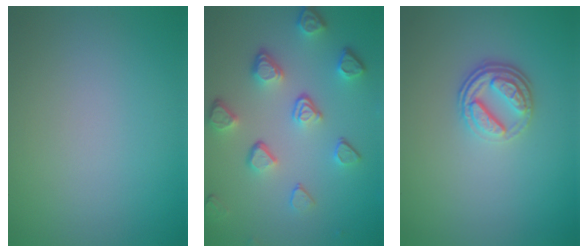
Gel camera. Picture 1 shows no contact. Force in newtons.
{"total": 5.1, "press": 3.7, "slide": 3.5}
{"total": 3.5, "press": 2.6, "slide": 2.3}